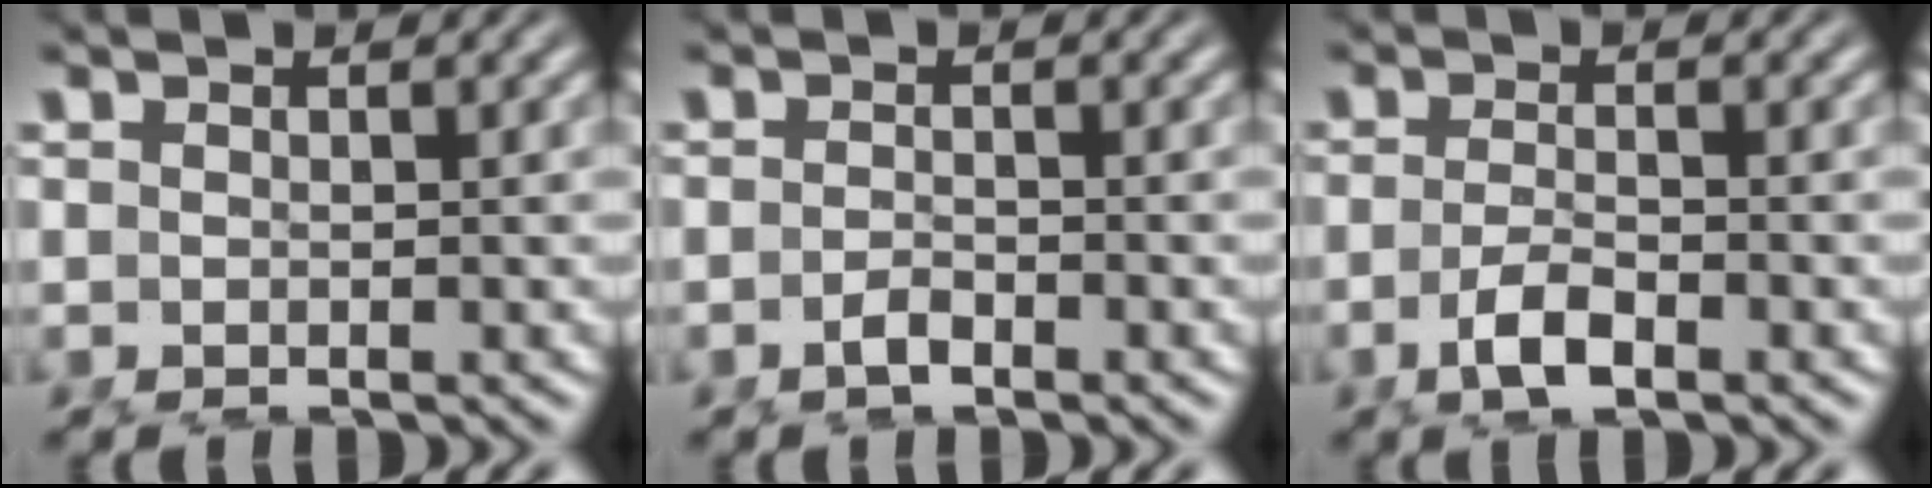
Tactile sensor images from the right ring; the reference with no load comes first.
{"total": 1.0, "force": [-0.9, -0.3, 0.4], "torque": [-0.001, 0.002, -0.017]}
{"total": 2.2, "force": [-1.3, 0.0, 1.8], "torque": [-0.032, -0.010, -0.017]}